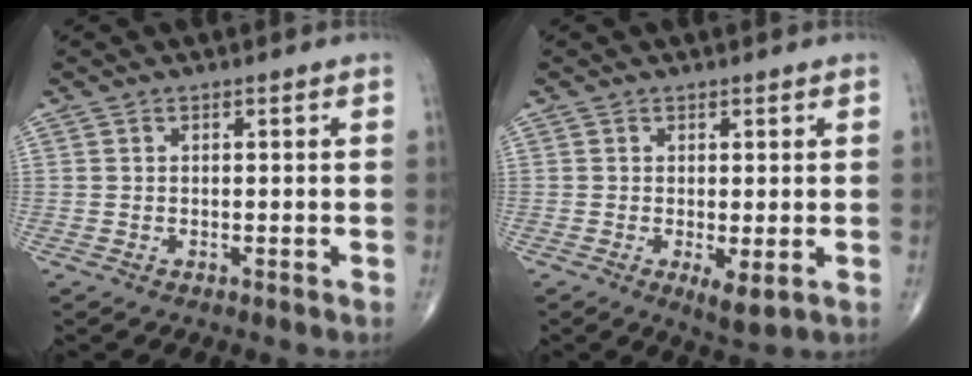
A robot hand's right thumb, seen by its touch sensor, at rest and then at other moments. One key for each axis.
{"total": 3.5, "fx": -0.6, "fy": 1.2, "fz": 3.3, "tx": -0.055, "ty": -0.014, "tz": -0.007}